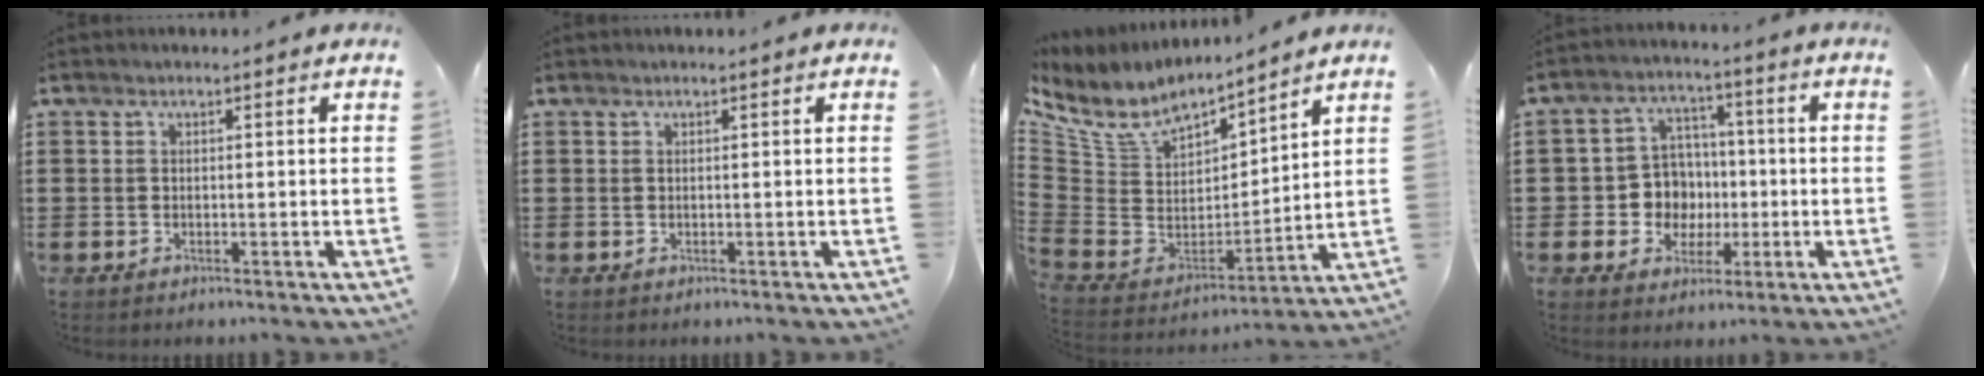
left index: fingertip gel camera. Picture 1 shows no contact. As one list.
[{"total": 0.0}, {"total": 8.2, "force": [6.0, 4.0, 3.9], "torque": [-0.109, -0.044, 0.107]}, {"total": 7.6, "force": [-0.5, 7.3, 2.3], "torque": [-0.061, 0.016, -0.002]}]